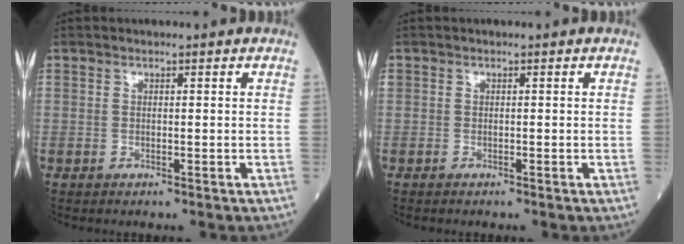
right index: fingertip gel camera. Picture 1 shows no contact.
{"total": 0.6, "force": [-0.4, 0.4, 0.2], "torque": [-0.007, 0.000, -0.012]}